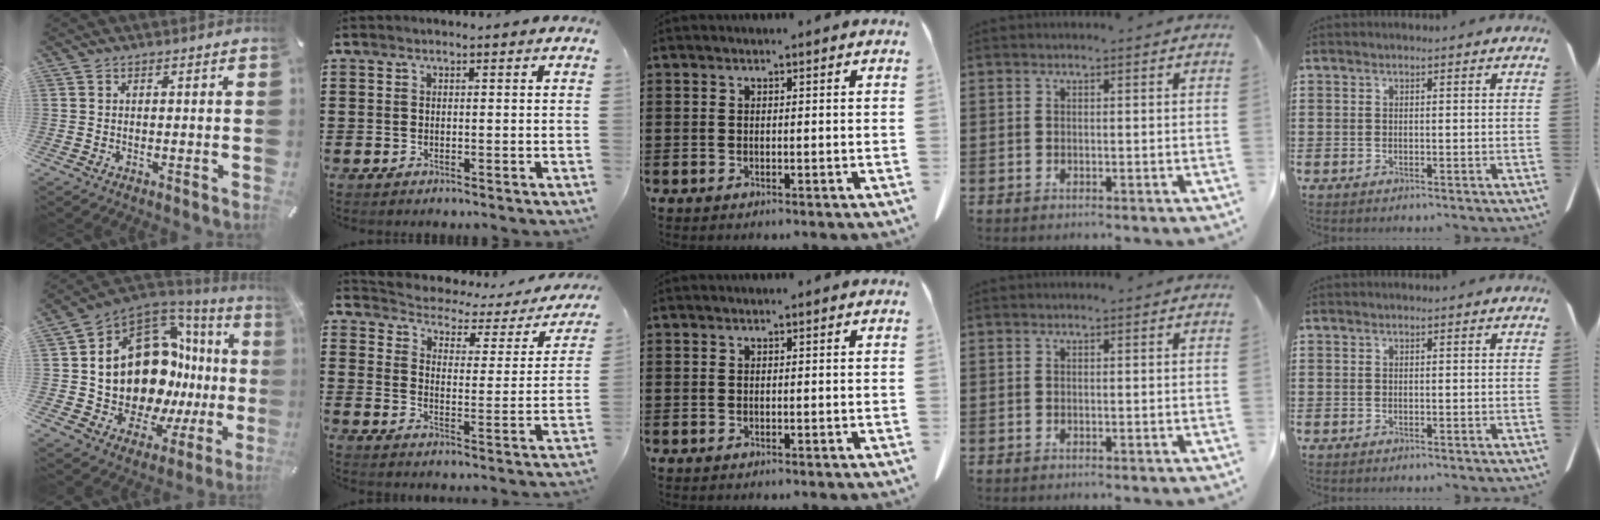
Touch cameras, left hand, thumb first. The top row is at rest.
{"thumb": {"total": 20.5, "force": [1.7, 13.9, 14.9], "torque": [-0.267, -0.065, 0.058]}, "index": {"total": 2.6, "force": [2.3, 1.2, 0.7], "torque": [-0.034, -0.023, 0.029]}}